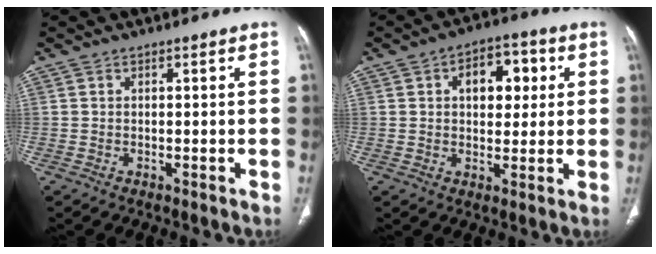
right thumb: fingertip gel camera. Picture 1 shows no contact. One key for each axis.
{"total": 9.8, "fx": 2.6, "fy": 6.1, "fz": 7.1, "tx": -0.065, "ty": 0.009, "tz": 0.036}